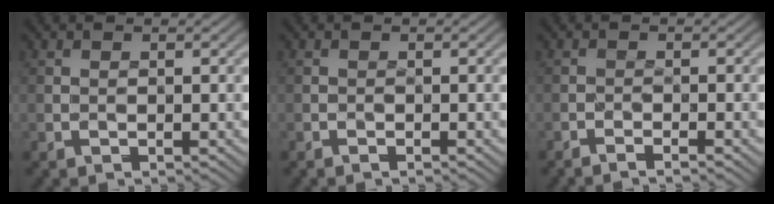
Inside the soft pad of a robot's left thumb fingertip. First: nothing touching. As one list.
[{"total": 0.5, "force": [-0.4, -0.2, 0.2], "torque": [-0.004, 0.000, -0.008]}, {"total": 1.7, "force": [-1.5, -0.6, 0.5], "torque": [-0.017, 0.001, -0.026]}]